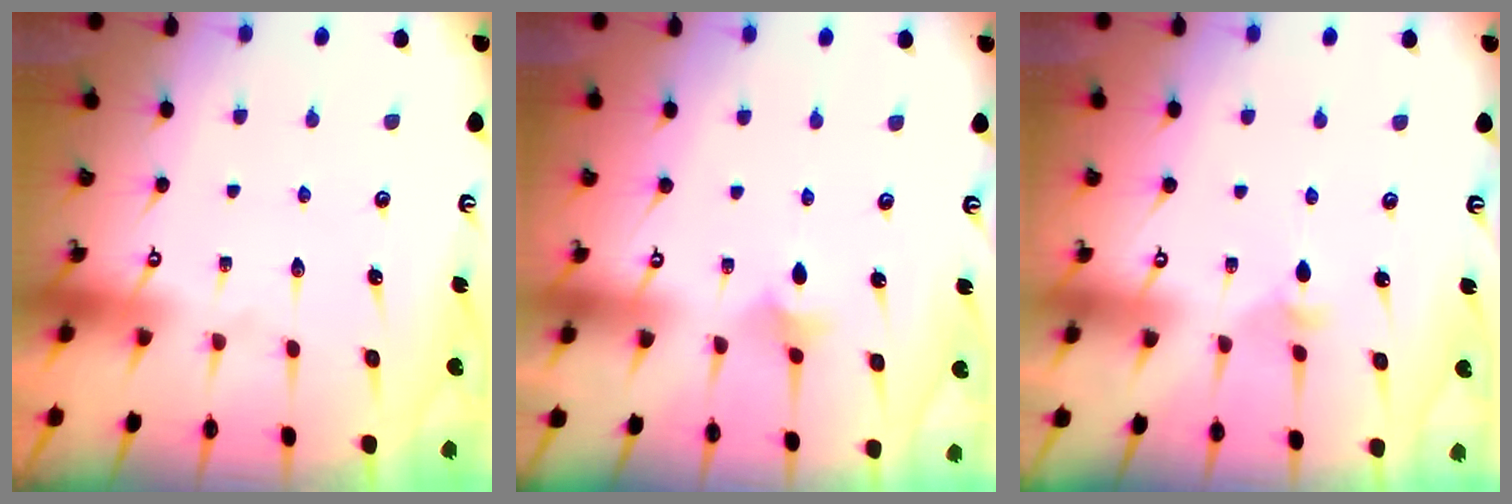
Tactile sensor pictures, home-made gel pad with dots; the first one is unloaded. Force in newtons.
{"total": 4.6, "press": 4.6, "slide": 0.7}
{"total": 3.4, "press": 3.3, "slide": 0.8}